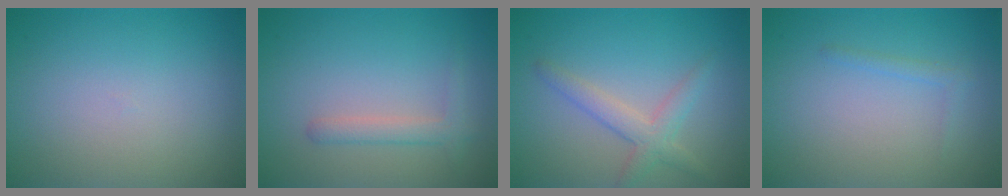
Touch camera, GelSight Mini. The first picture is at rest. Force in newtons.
{"total": 1.8, "press": 1.8, "slide": 0.1}
{"total": 2.8, "press": 2.8, "slide": 0.2}
{"total": 0.8, "press": 0.8, "slide": 0.1}